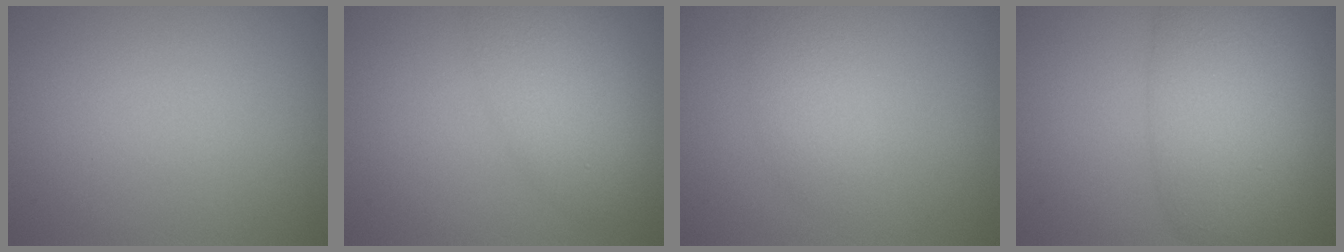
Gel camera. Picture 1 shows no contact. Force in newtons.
{"total": 5.1, "press": 5.1, "slide": 0.1}
{"total": 2.2, "press": 2.2, "slide": 0.1}
{"total": 7.5, "press": 7.5, "slide": 0.3}